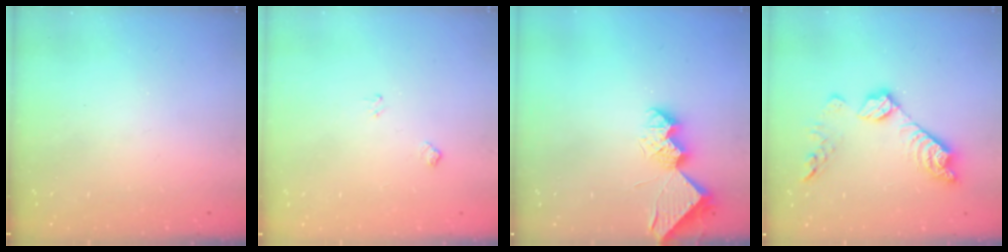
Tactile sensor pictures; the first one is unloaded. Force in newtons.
{"total": 4.7, "press": 4.6, "slide": 0.7}
{"total": 8.8, "press": 8.8, "slide": 0.1}
{"total": 13.2, "press": 13.2, "slide": 0.5}